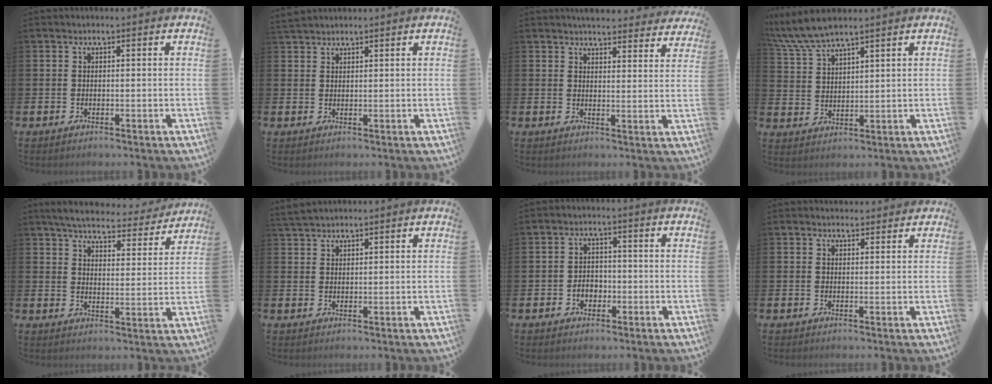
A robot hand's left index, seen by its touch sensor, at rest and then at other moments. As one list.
[{"total": 2.0, "force": [2.0, 0.5, 0.1], "torque": [0.004, -0.006, 0.035]}, {"total": 4.4, "force": [4.4, 0.8, 0.3], "torque": [-0.007, -0.027, 0.077]}, {"total": 6.5, "force": [6.0, 0.8, 2.4], "torque": [-0.072, -0.016, 0.112]}, {"total": 5.5, "force": [5.3, 1.0, 1.4], "torque": [-0.048, -0.035, 0.088]}, {"total": 2.7, "force": [2.6, 0.5, 0.3], "torque": [-0.009, -0.006, 0.049]}, {"total": 2.7, "force": [-0.9, 2.1, 1.4], "torque": [-0.013, -0.002, -0.025]}, {"total": 1.8, "force": [1.6, 0.8, 0.0], "torque": [0.016, -0.005, 0.025]}]